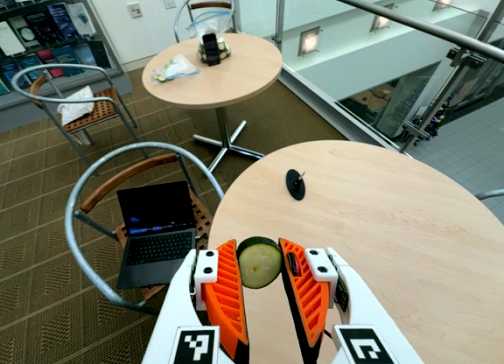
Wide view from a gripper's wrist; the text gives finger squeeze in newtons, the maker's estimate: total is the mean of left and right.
{"total": 8.1, "left": 7.7, "right": 8.5}